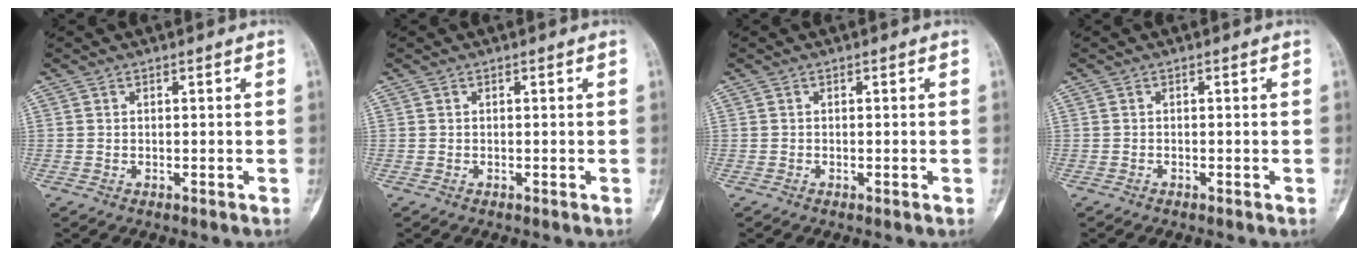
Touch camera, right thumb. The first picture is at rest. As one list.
[{"total": 0.0}, {"total": 0.6, "force": [-0.2, 0.2, 0.5], "torque": [-0.008, -0.001, -0.001]}, {"total": 0.0}]